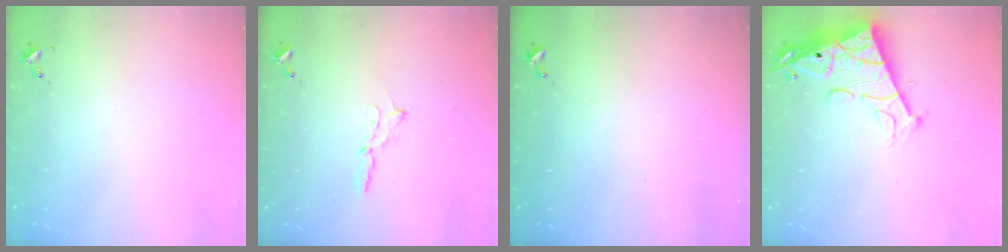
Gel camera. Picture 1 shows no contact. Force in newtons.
{"total": 3.6, "press": 3.6, "slide": 0.1}
{"total": 0.0}
{"total": 15.6, "press": 15.5, "slide": 1.5}